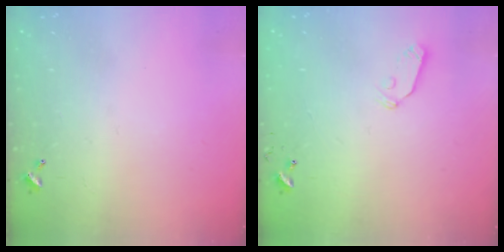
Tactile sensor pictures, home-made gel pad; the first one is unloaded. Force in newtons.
{"total": 5.3, "press": 5.3, "slide": 0.1}